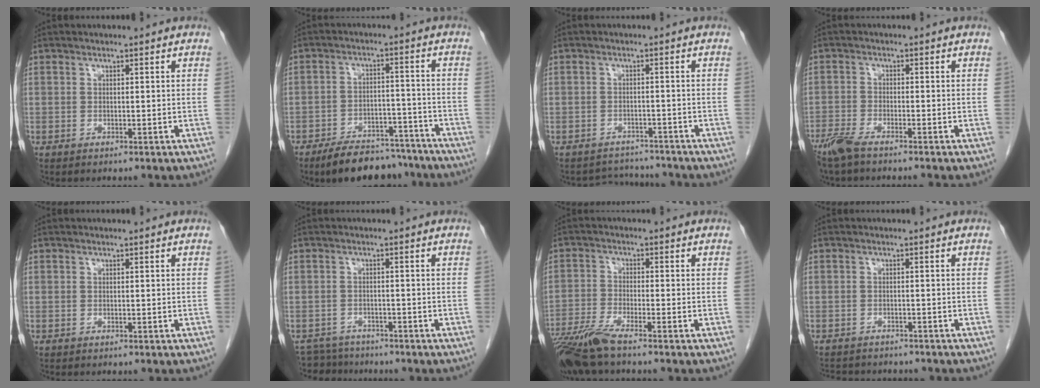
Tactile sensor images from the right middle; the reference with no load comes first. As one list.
[{"total": 11.5, "force": [-9.8, 4.5, 3.9], "torque": [-0.043, 0.017, -0.147]}, {"total": 4.7, "force": [-4.4, 1.3, -0.9], "torque": [0.011, 0.013, -0.063]}, {"total": 4.8, "force": [-4.0, 0.3, 2.7], "torque": [-0.055, -0.012, -0.076]}, {"total": 0.0}, {"total": 5.2, "force": [-4.9, 1.6, -0.4], "torque": [0.009, -0.001, -0.080]}, {"total": 7.5, "force": [-6.0, -0.1, 4.5], "torque": [-0.090, -0.023, -0.115]}, {"total": 8.7, "force": [-7.9, 2.6, 2.4], "torque": [-0.047, 0.000, -0.101]}]